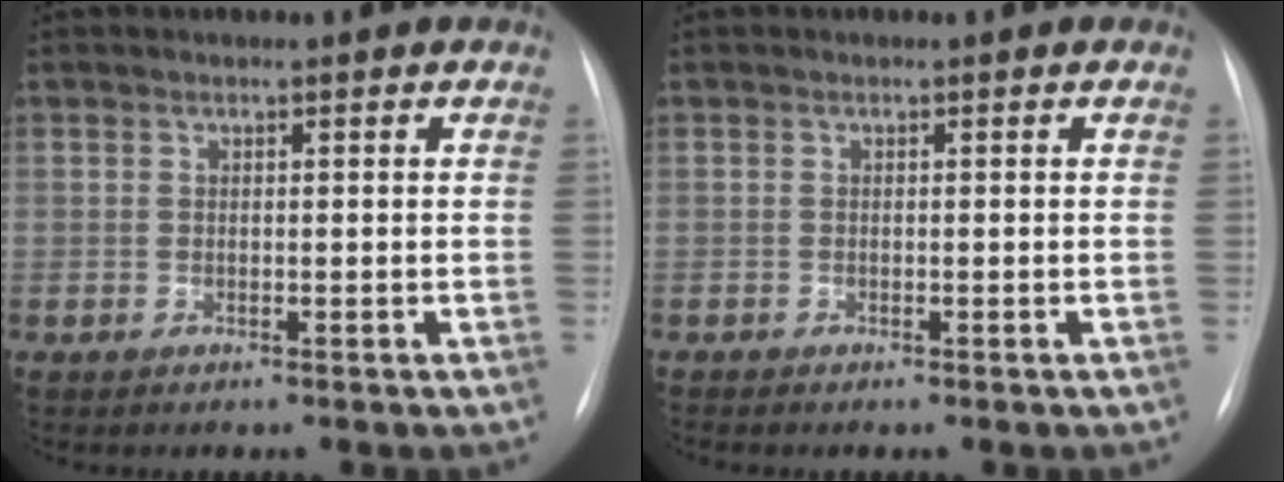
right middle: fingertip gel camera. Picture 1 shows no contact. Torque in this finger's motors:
{"motor_torque": [0.69, -0.77, 0.00, -0.01]}